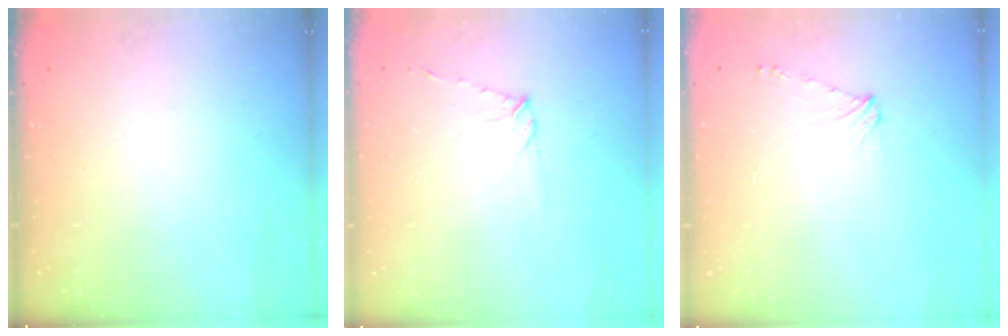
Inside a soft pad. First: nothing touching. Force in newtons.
{"total": 5.3, "press": 5.3, "slide": 0.6}
{"total": 4.3, "press": 4.2, "slide": 0.6}